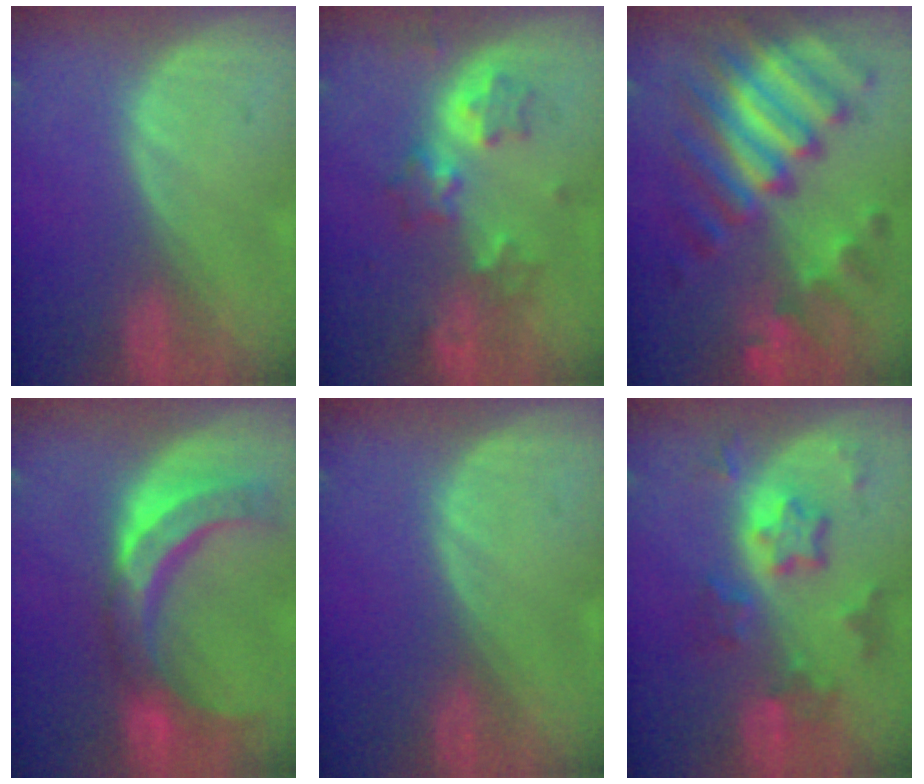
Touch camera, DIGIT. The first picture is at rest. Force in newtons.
{"total": 6.4, "press": 5.6, "slide": 3.1}
{"total": 11.8, "press": 11.7, "slide": 1.2}
{"total": 10.1, "press": 9.4, "slide": 3.9}
{"total": 0.0}
{"total": 7.4, "press": 6.6, "slide": 3.3}